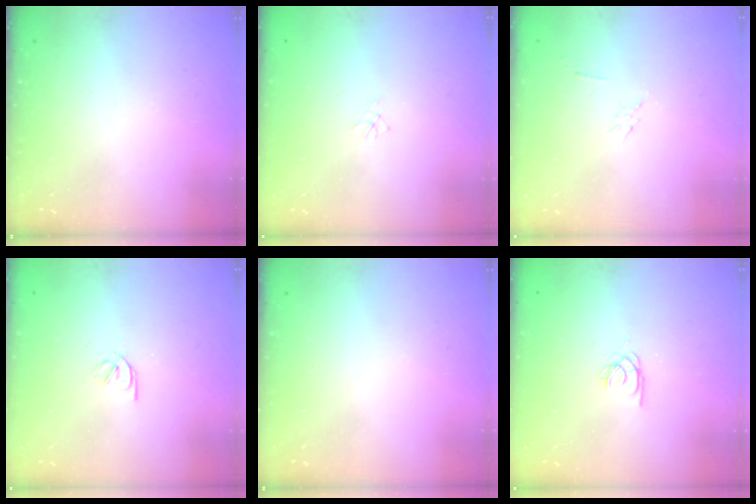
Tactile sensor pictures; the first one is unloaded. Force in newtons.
{"total": 1.1, "press": 1.0, "slide": 0.3}
{"total": 2.3, "press": 2.3, "slide": 0.4}
{"total": 2.0, "press": 2.0, "slide": 0.3}
{"total": 0.0}
{"total": 1.9, "press": 1.9, "slide": 0.2}